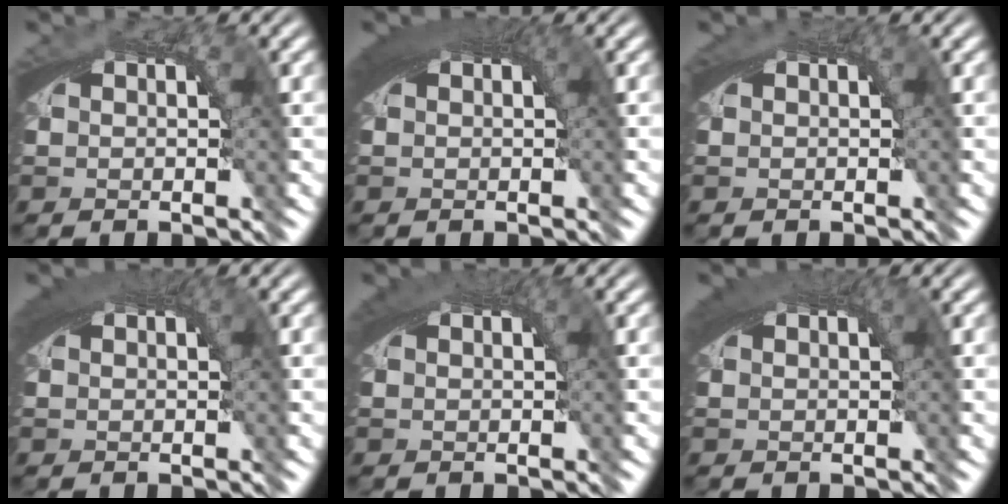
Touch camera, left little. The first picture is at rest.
{"total": 3.2, "force": [1.1, 0.9, 2.8], "torque": [-0.033, 0.011, 0.015]}
{"total": 1.0, "force": [0.4, 0.1, 0.9], "torque": [-0.012, 0.003, 0.008]}
{"total": 2.4, "force": [1.0, 0.5, 2.1], "torque": [-0.025, 0.009, 0.014]}
{"total": 1.7, "force": [0.8, 0.2, 1.5], "torque": [-0.018, 0.007, 0.012]}
{"total": 2.2, "force": [1.0, 0.4, 1.9], "torque": [-0.023, 0.008, 0.015]}